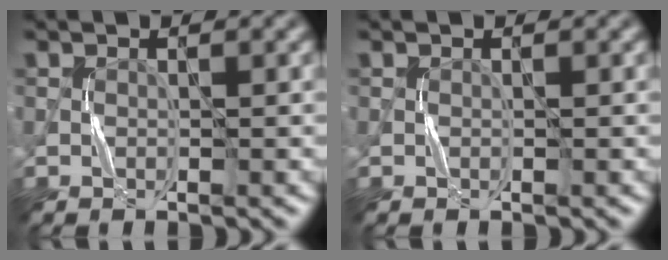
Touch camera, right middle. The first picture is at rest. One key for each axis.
{"total": 0.0}